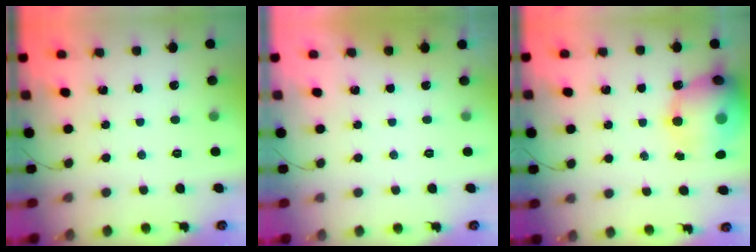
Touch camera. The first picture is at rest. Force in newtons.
{"total": 0.0}
{"total": 16.7, "press": 16.5, "slide": 2.8}